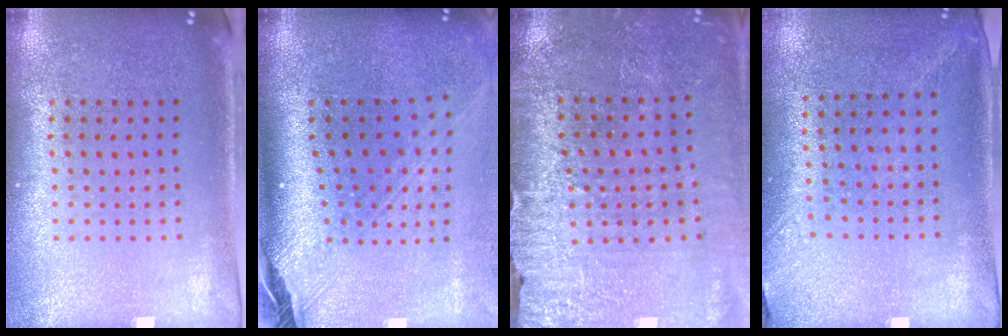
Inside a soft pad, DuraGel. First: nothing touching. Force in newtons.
{"total": 2.9, "press": 2.1, "slide": 2.0}
{"total": 3.0, "press": 3.0, "slide": 0.3}
{"total": 1.3, "press": 1.0, "slide": 0.9}